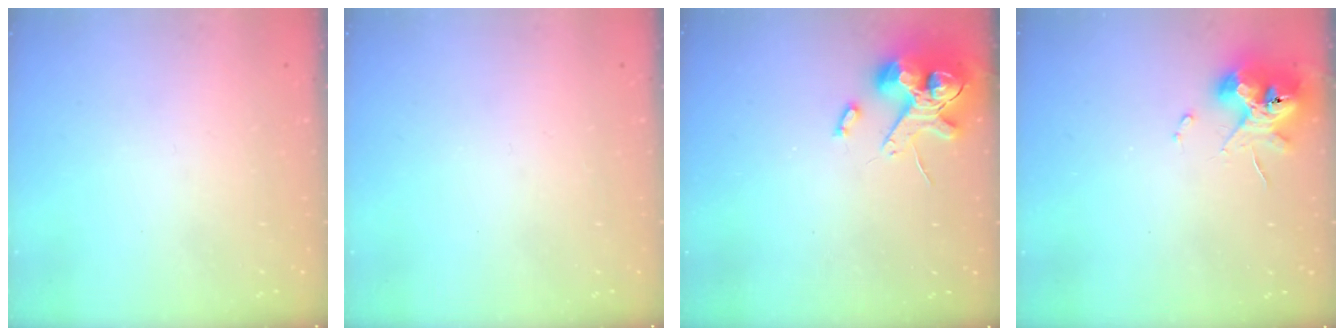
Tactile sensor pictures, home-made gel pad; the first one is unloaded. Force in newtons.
{"total": 0.0}
{"total": 12.3, "press": 12.1, "slide": 2.1}
{"total": 10.8, "press": 10.7, "slide": 1.2}